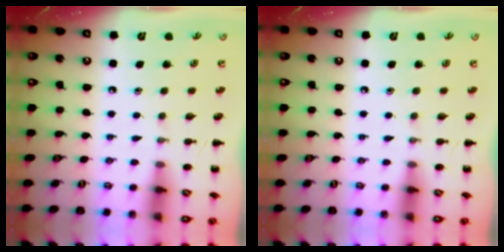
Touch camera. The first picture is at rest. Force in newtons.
{"total": 0.0}